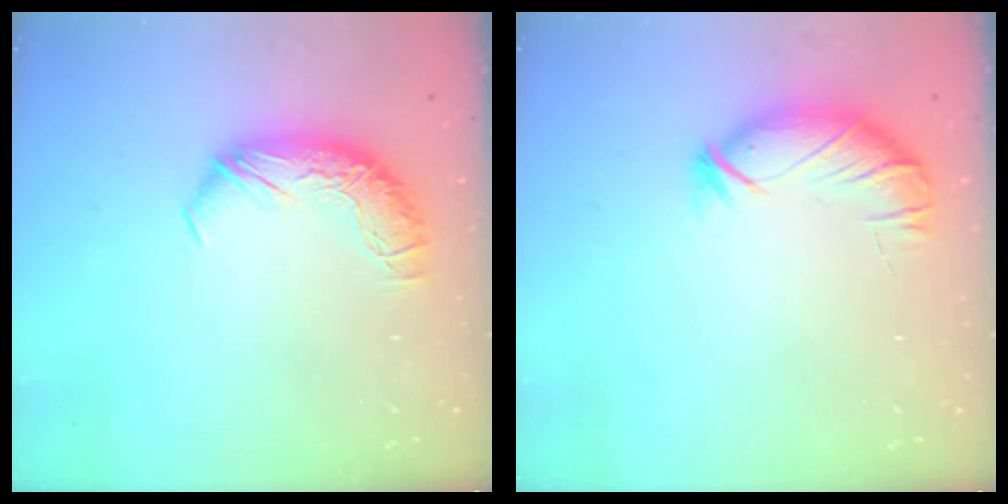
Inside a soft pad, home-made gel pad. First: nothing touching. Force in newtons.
{"total": 3.6, "press": 3.5, "slide": 1.0}